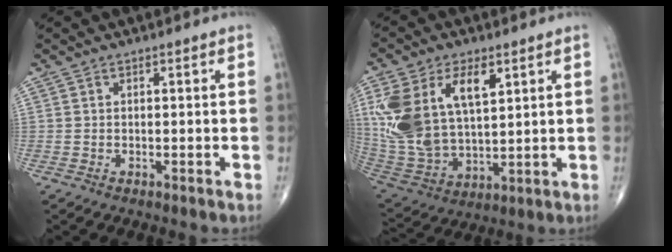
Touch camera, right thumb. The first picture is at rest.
{"total": 19.9, "force": [6.6, 11.1, 15.2], "torque": [-0.301, -0.017, 0.133]}